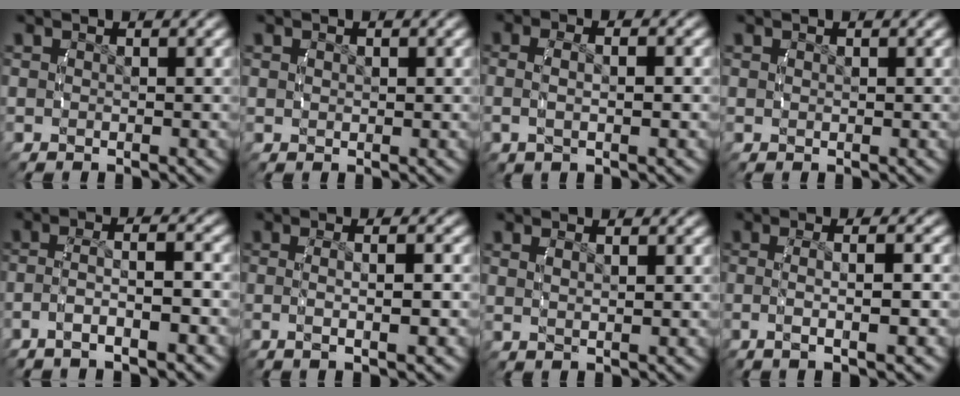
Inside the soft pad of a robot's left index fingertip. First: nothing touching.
{"total": 0.5, "force": [0.4, 0.0, 0.4], "torque": [-0.008, -0.004, 0.010]}
{"total": 2.9, "force": [0.0, 1.0, 2.8], "torque": [-0.054, 0.000, 0.002]}
{"total": 0.0}
{"total": 4.1, "force": [-2.1, 1.1, 3.4], "torque": [-0.066, -0.002, -0.033]}
{"total": 3.2, "force": [-0.7, 0.2, 3.1], "torque": [-0.062, -0.001, -0.011]}
{"total": 1.2, "force": [0.5, 0.1, 1.1], "torque": [-0.016, 0.002, 0.011]}
{"total": 3.7, "force": [-0.8, 0.4, 3.6], "torque": [-0.073, -0.001, -0.012]}